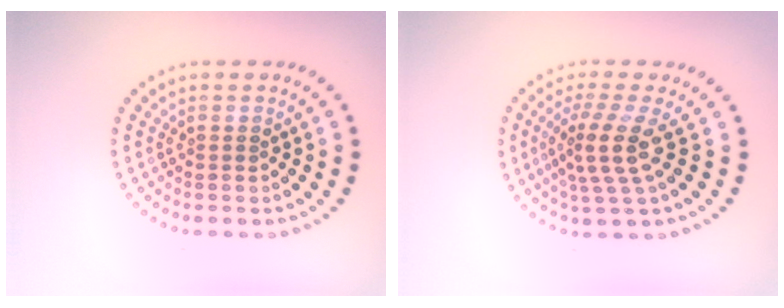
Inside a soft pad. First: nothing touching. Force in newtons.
{"total": 3.8, "press": 2.9, "slide": 2.5}